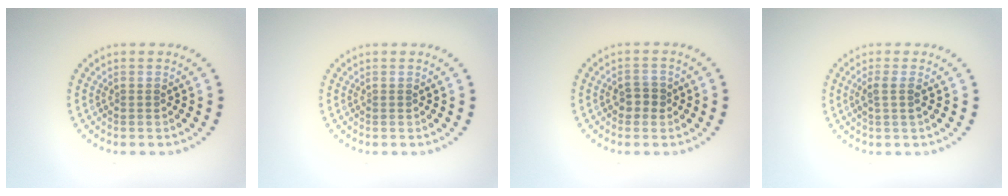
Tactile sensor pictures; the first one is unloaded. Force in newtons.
{"total": 0.0}
{"total": 1.8, "press": 1.8, "slide": 0.5}
{"total": 1.5, "press": 1.2, "slide": 0.8}